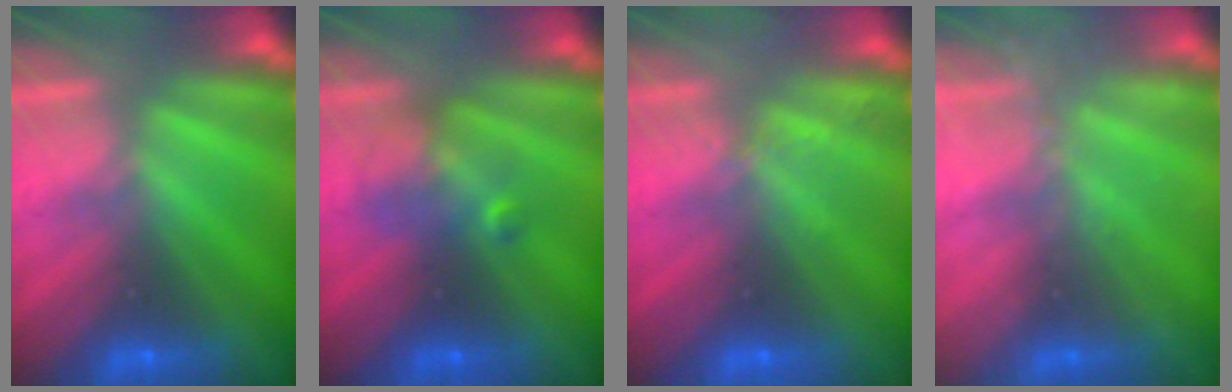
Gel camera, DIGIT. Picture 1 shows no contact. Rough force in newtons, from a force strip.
{"total": 2.4}
{"total": 2.0}
{"total": 2.0}